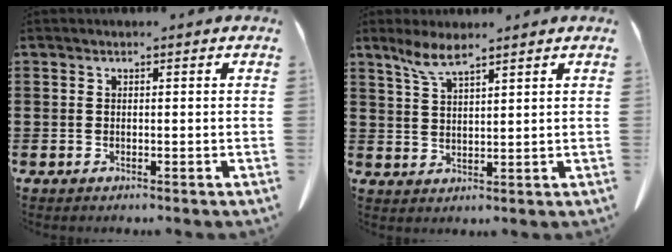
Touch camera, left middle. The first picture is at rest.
{"total": 4.8, "force": [3.4, 0.7, 3.2], "torque": [-0.073, -0.004, 0.062]}